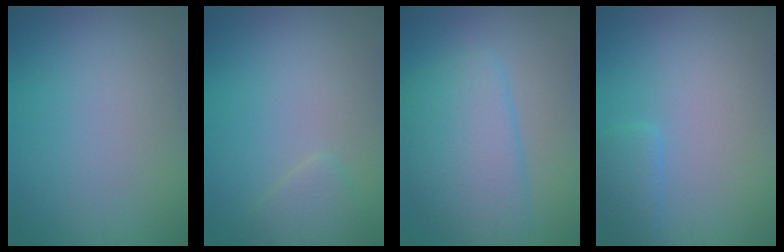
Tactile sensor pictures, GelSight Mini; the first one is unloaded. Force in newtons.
{"total": 1.6, "press": 1.6, "slide": 0.2}
{"total": 5.6, "press": 5.6, "slide": 0.1}
{"total": 1.7, "press": 1.7, "slide": 0.2}